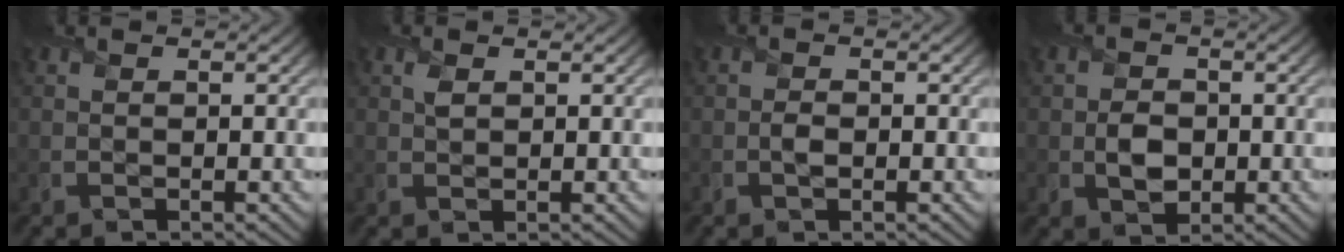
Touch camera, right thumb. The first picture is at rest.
{"total": 1.1, "force": [0.6, 0.7, 0.7], "torque": [-0.018, -0.001, 0.014]}
{"total": 0.7, "force": [-0.1, 0.6, 0.4], "torque": [-0.005, 0.003, -0.004]}
{"total": 3.0, "force": [-0.3, 2.5, 1.5], "torque": [-0.030, -0.004, -0.009]}